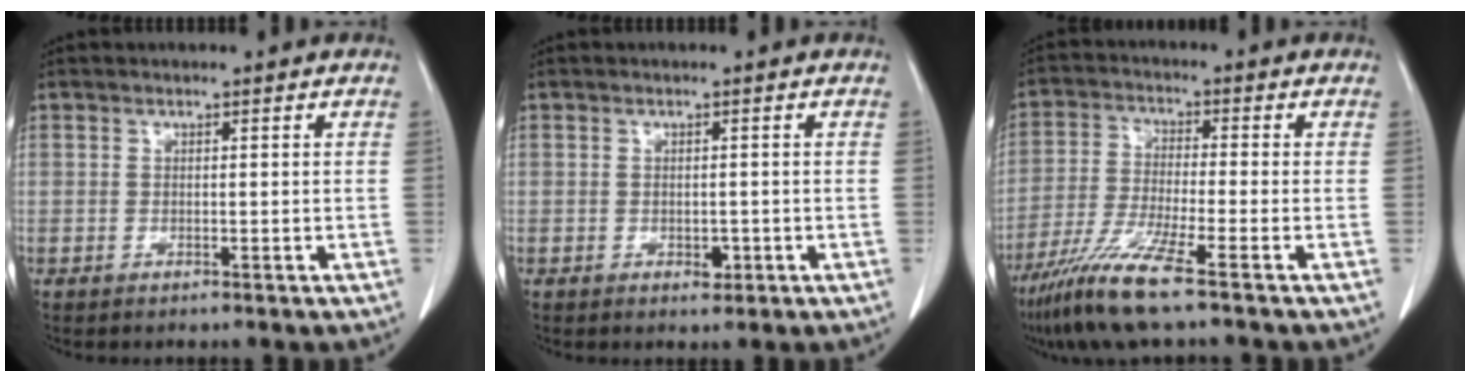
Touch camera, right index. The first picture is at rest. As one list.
[{"total": 1.5, "force": [-0.5, 1.0, 1.0], "torque": [-0.015, 0.000, -0.003]}, {"total": 9.5, "force": [-6.5, -0.5, 6.9], "torque": [-0.146, -0.032, -0.128]}]